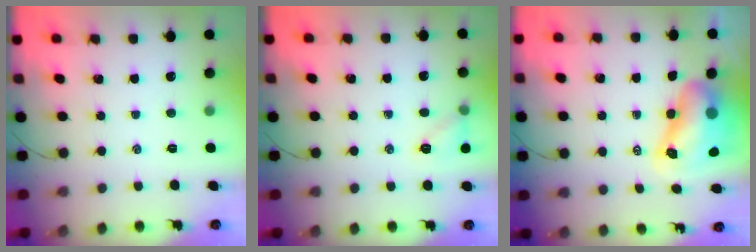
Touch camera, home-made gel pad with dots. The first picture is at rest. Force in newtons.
{"total": 7.4, "press": 7.2, "slide": 1.6}
{"total": 11.3, "press": 10.8, "slide": 3.4}